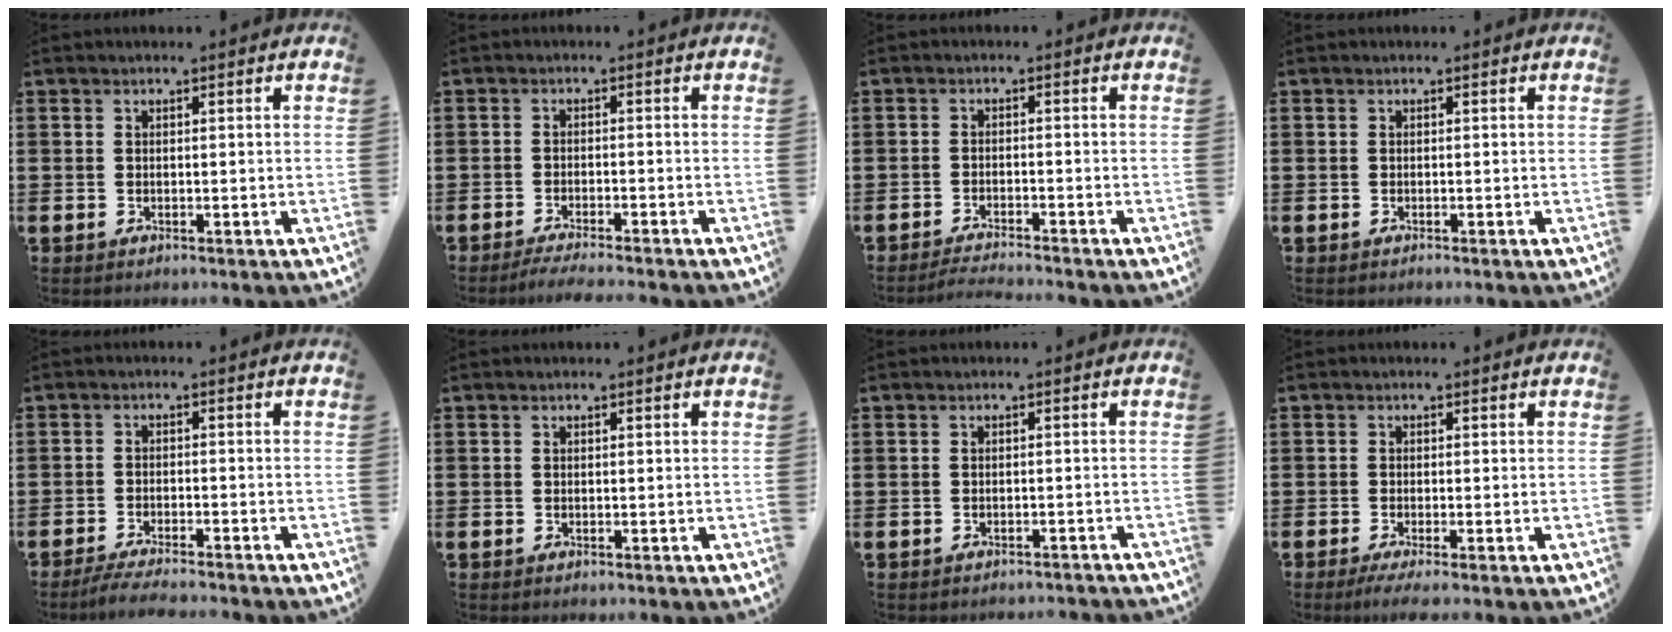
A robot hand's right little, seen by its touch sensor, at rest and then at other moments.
{"total": 1.9, "force": [-1.7, -0.1, 0.9], "torque": [-0.013, 0.003, -0.033]}
{"total": 1.7, "force": [-1.6, -0.2, 0.4], "torque": [-0.007, 0.003, -0.032]}
{"total": 0.0}
{"total": 2.6, "force": [-2.4, -0.1, 0.9], "torque": [-0.014, 0.003, -0.046]}
{"total": 0.0}
{"total": 0.8, "force": [-0.8, -0.1, 0.0], "torque": [-0.001, 0.001, -0.018]}
{"total": 1.3, "force": [-0.6, 0.0, 1.2], "torque": [-0.021, -0.003, -0.011]}